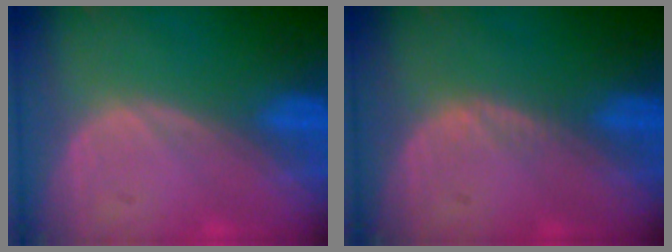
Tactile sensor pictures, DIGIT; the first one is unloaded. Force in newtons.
{"total": 0.5, "press": 0.5, "slide": 0.1}